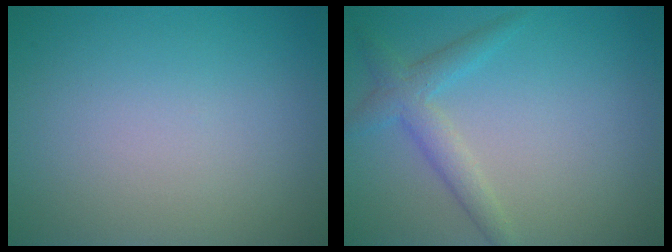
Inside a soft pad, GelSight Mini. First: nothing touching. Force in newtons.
{"total": 2.7, "press": 2.7, "slide": 0.1}